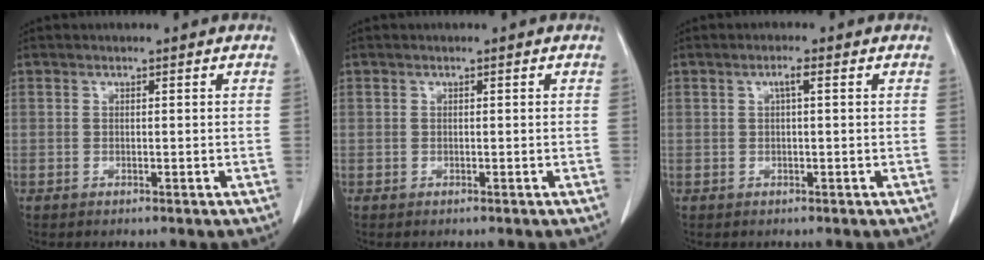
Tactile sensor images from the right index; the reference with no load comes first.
{"total": 0.0}
{"total": 1.5, "force": [0.4, 0.1, 1.4], "torque": [-0.027, 0.004, 0.006]}